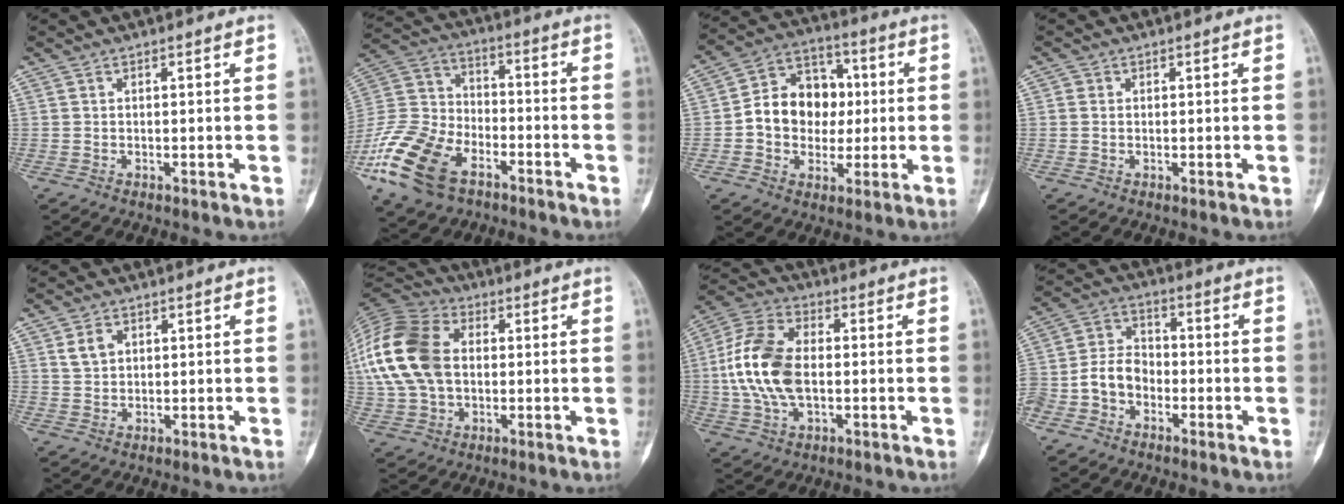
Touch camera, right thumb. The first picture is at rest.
{"total": 19.0, "force": [-10.1, 11.2, 11.5], "torque": [-0.243, 0.041, -0.196]}
{"total": 13.7, "force": [0.0, 11.0, 8.2], "torque": [-0.085, 0.030, -0.005]}
{"total": 1.0, "force": [0.1, 0.9, 0.4], "torque": [-0.003, 0.002, 0.001]}
{"total": 3.3, "force": [1.4, 2.4, 1.8], "torque": [-0.027, -0.001, 0.030]}
{"total": 19.9, "force": [2.0, 13.7, 14.3], "torque": [-0.305, 0.013, 0.035]}
{"total": 15.0, "force": [-0.4, 9.0, 12.0], "torque": [-0.245, 0.019, -0.010]}
{"total": 10.9, "force": [-4.1, 8.3, 5.7], "torque": [-0.107, 0.040, -0.083]}